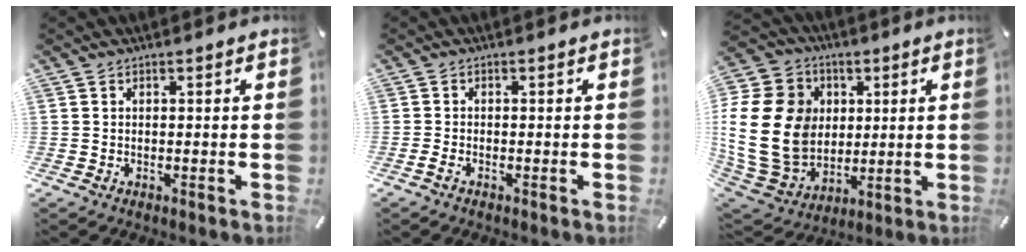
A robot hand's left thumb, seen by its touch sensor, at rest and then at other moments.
{"total": 1.2, "force": [-0.8, 0.4, 0.8], "torque": [-0.016, 0.001, -0.015]}
{"total": 24.1, "force": [0.5, 20.0, 13.4], "torque": [-0.274, 0.002, 0.023]}